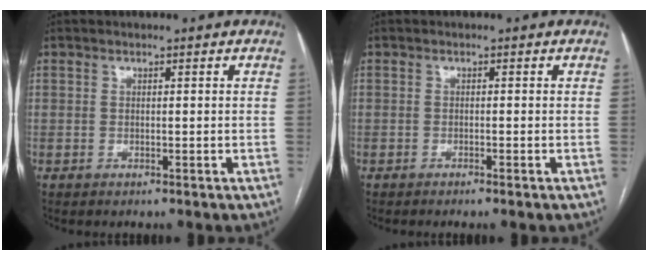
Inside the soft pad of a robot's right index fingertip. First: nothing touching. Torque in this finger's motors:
{"motor_torque": [0.37, -0.20, -0.08, 0.01]}